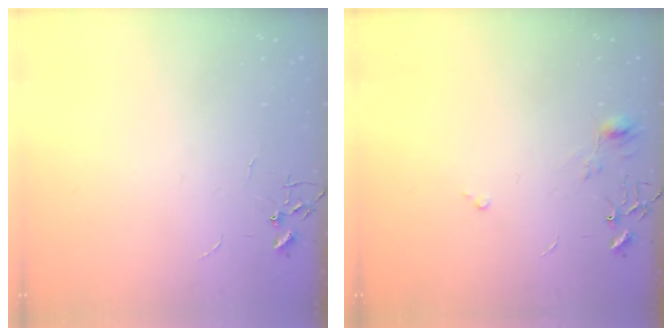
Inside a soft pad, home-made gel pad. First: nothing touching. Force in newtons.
{"total": 5.8, "press": 5.8, "slide": 0.6}